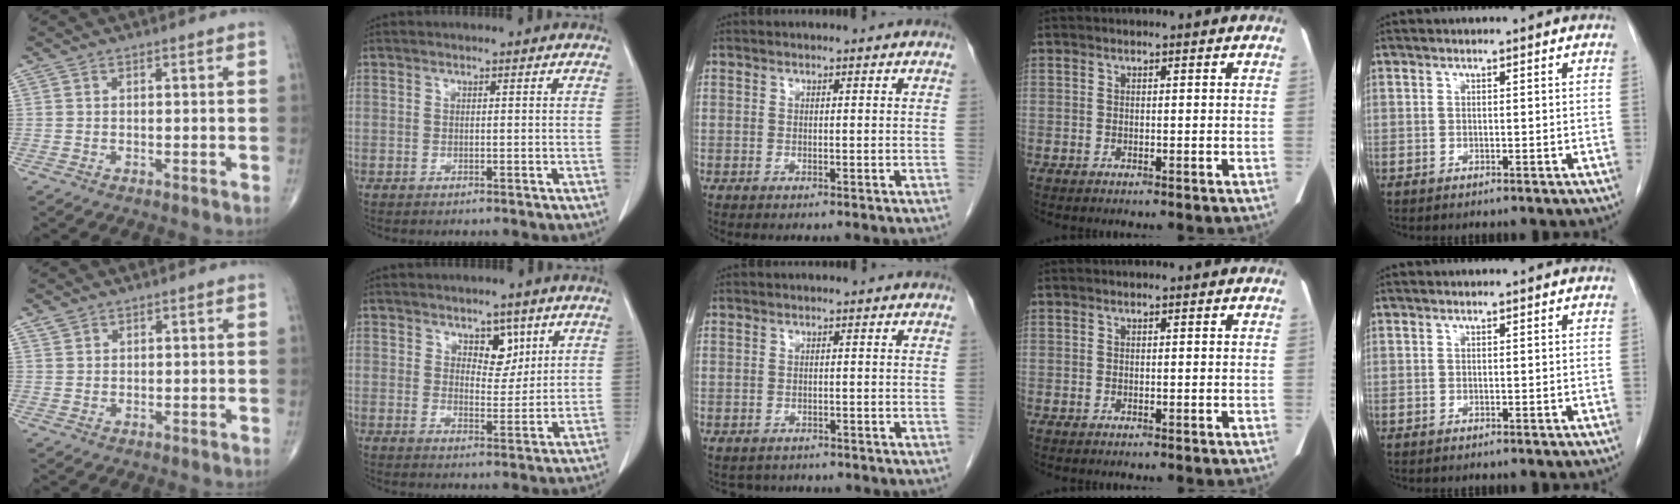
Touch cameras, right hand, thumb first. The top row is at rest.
{"thumb": {"total": 1.6, "force": [1.2, 1.0, 0.4], "torque": [0.000, 0.000, 0.022]}, "index": {"total": 4.5, "force": [2.5, 2.6, 2.7], "torque": [-0.030, -0.002, 0.041]}, "middle": {"total": 3.3, "force": [-2.8, 1.7, 0.2], "torque": [-0.006, 0.003, -0.037]}}